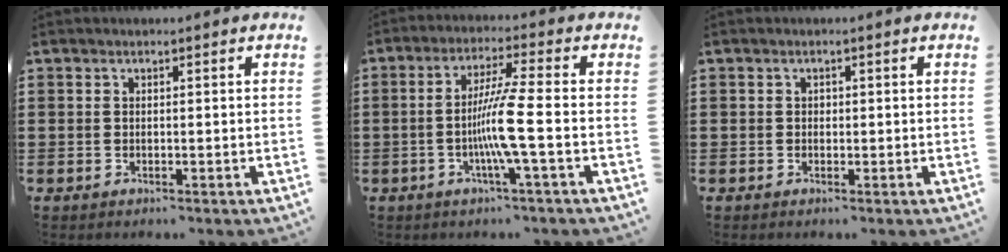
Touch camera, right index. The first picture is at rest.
{"total": 7.8, "force": [-1.8, -0.7, 7.6], "torque": [-0.153, -0.019, -0.043]}
{"total": 0.6, "force": [0.0, 0.5, 0.2], "torque": [-0.006, 0.003, 0.000]}